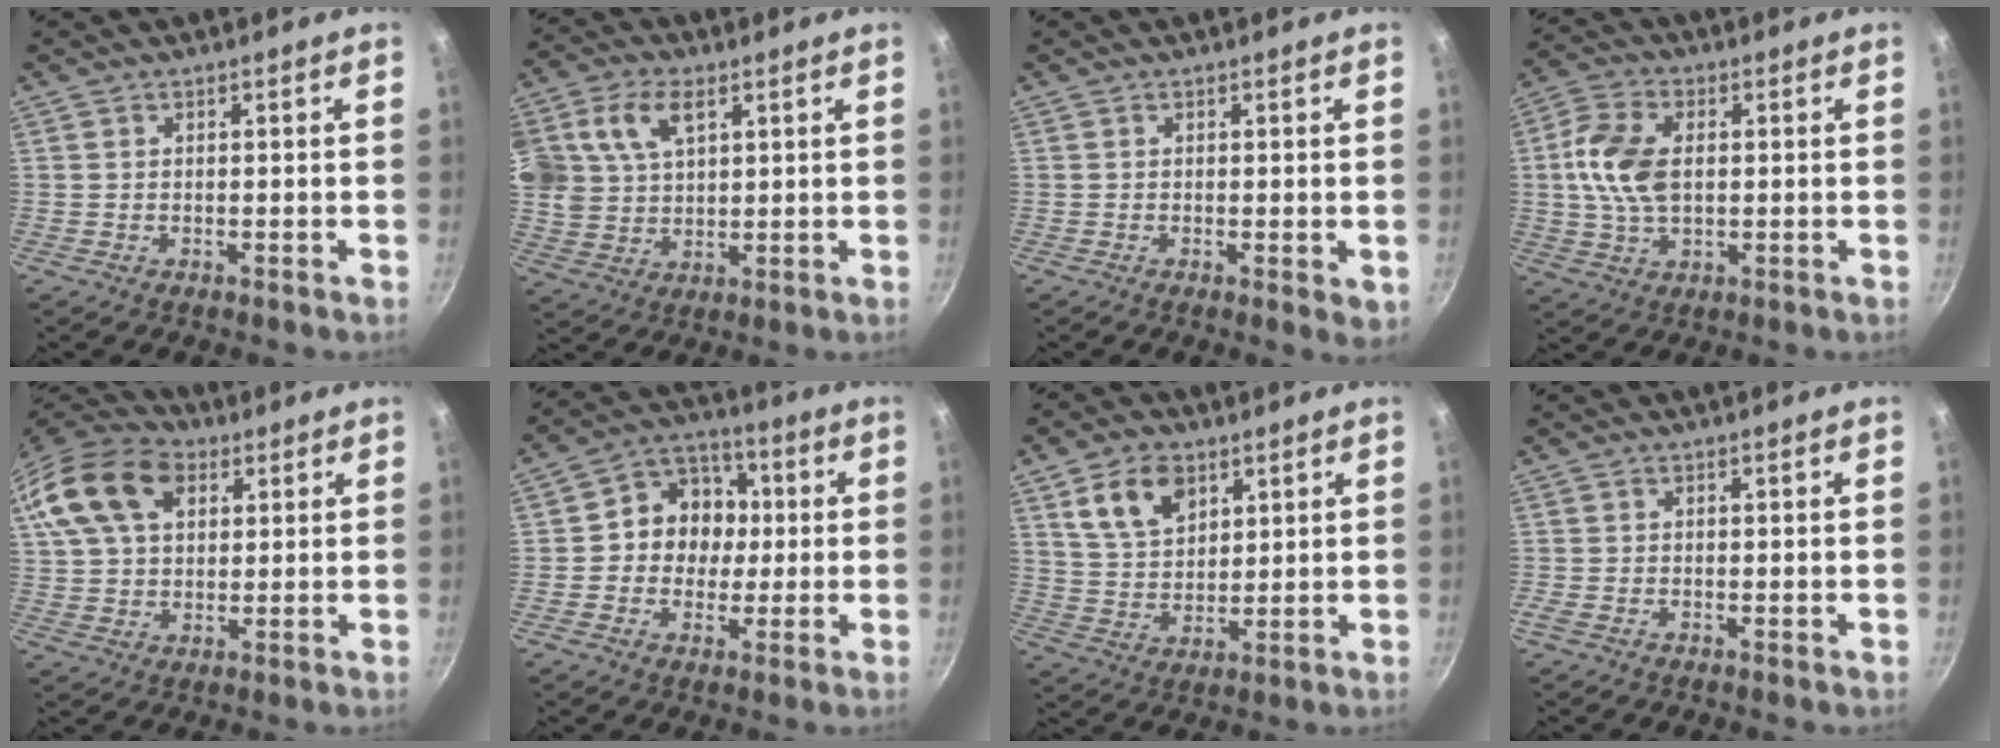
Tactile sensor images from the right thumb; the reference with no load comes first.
{"total": 15.5, "force": [6.0, 10.6, 9.5], "torque": [-0.199, 0.011, 0.116]}
{"total": 2.4, "force": [-0.3, 0.8, 2.3], "torque": [-0.030, -0.010, -0.004]}
{"total": 10.7, "force": [1.0, 6.6, 8.4], "torque": [-0.156, 0.012, 0.012]}
{"total": 18.1, "force": [7.0, 12.0, 11.6], "torque": [-0.215, 0.014, 0.118]}
{"total": 11.0, "force": [0.5, 9.7, 5.2], "torque": [-0.032, 0.019, -0.012]}
{"total": 10.1, "force": [4.9, 6.5, 5.9], "torque": [-0.083, -0.016, 0.096]}
{"total": 1.0, "force": [-0.4, 0.5, 0.7], "torque": [-0.018, 0.000, -0.013]}